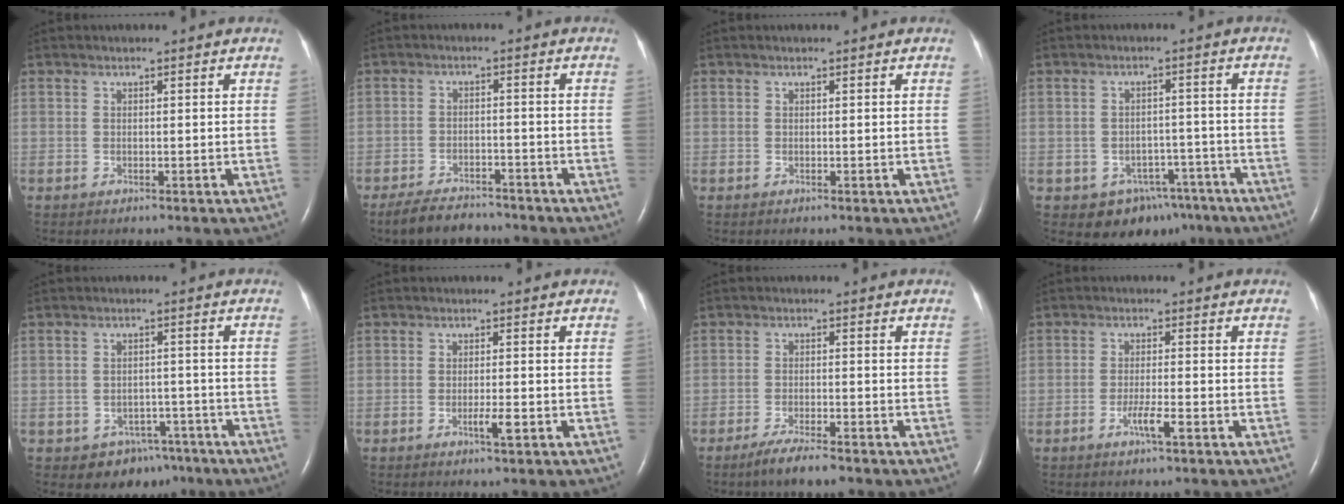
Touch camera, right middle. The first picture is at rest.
{"total": 6.6, "force": [-5.8, 2.2, 2.2], "torque": [-0.044, -0.011, -0.094]}
{"total": 0.0}
{"total": 8.2, "force": [-5.8, 5.7, 1.3], "torque": [0.001, 0.030, -0.070]}
{"total": 5.9, "force": [-4.0, 4.2, 1.1], "torque": [-0.005, 0.016, -0.046]}
{"total": 2.2, "force": [-0.9, 0.1, 2.0], "torque": [-0.037, -0.003, -0.016]}
{"total": 4.9, "force": [-3.7, 0.5, 3.2], "torque": [-0.065, -0.011, -0.062]}
{"total": 3.0, "force": [-1.6, -0.1, 2.6], "torque": [-0.052, -0.003, -0.030]}